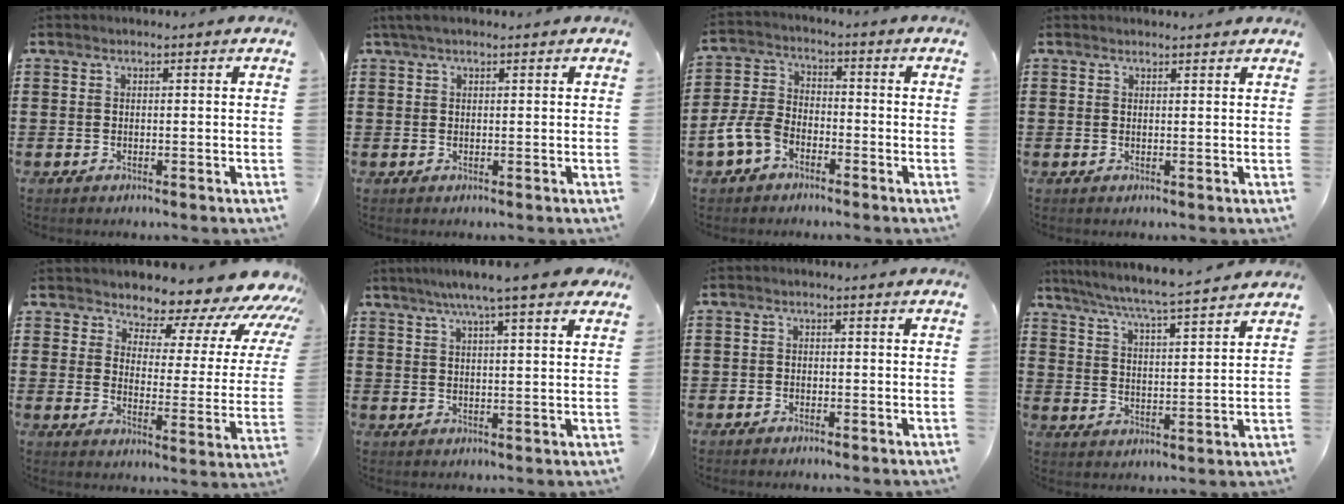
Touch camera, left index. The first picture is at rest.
{"total": 1.4, "force": [0.6, 0.4, 1.2], "torque": [-0.024, 0.003, 0.011]}
{"total": 6.4, "force": [-3.8, 3.7, 3.6], "torque": [-0.104, 0.002, -0.084]}
{"total": 0.9, "force": [0.8, -0.1, 0.2], "torque": [-0.006, -0.001, 0.016]}
{"total": 6.6, "force": [6.1, 1.8, 1.7], "torque": [-0.043, -0.058, 0.100]}
{"total": 6.9, "force": [5.2, 0.4, 4.4], "torque": [-0.092, -0.009, 0.089]}
{"total": 1.1, "force": [-1.0, 0.5, 0.1], "torque": [-0.003, 0.002, -0.022]}
{"total": 5.3, "force": [4.8, -0.6, 2.1], "torque": [-0.063, -0.038, 0.077]}